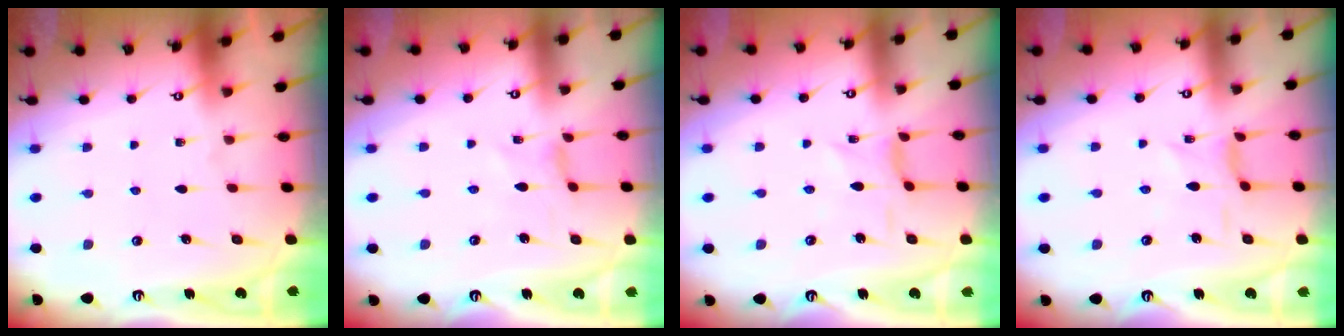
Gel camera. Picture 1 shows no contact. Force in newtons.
{"total": 0.0}
{"total": 0.6, "press": 0.6, "slide": 0.2}
{"total": 0.6, "press": 0.6, "slide": 0.2}